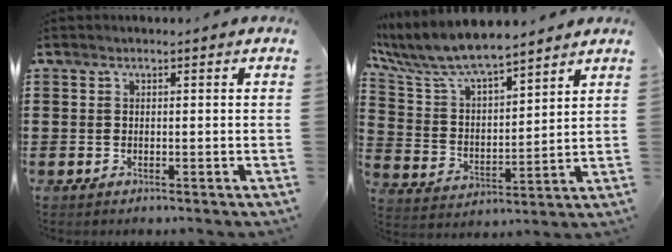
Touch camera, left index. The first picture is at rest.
{"total": 8.1, "force": [7.2, 1.8, 3.1], "torque": [-0.095, -0.038, 0.125]}